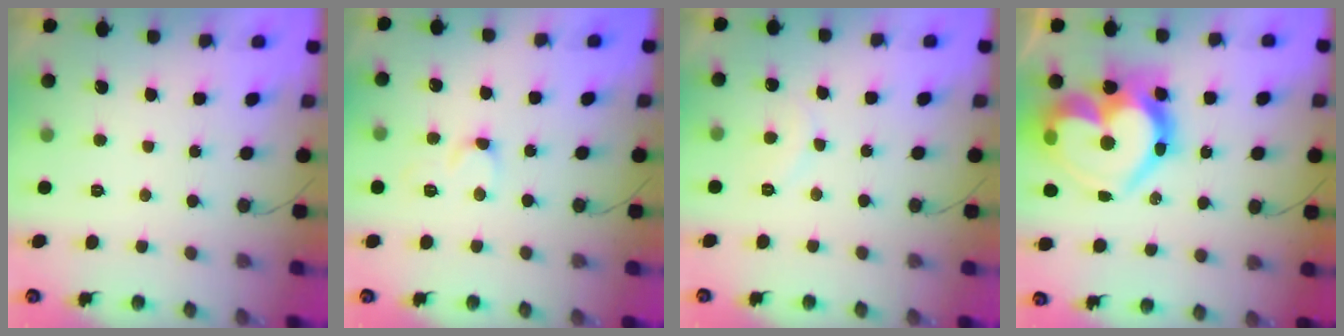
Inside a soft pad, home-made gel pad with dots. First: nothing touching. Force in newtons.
{"total": 4.3, "press": 4.2, "slide": 0.5}
{"total": 6.5, "press": 6.4, "slide": 0.6}
{"total": 25.5, "press": 25.4, "slide": 2.5}